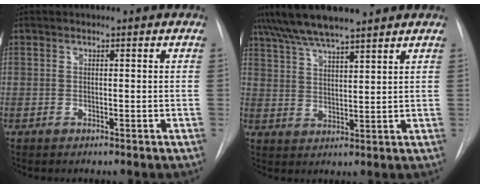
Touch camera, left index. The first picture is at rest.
{"total": 9.9, "force": [8.2, 0.8, 5.4], "torque": [-0.095, 0.029, 0.143]}